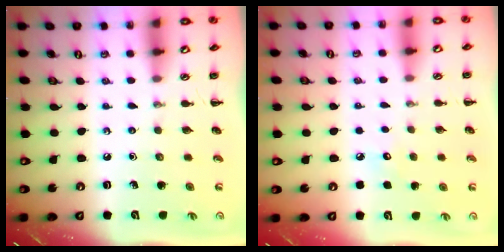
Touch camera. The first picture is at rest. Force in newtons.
{"total": 3.8, "press": 3.7, "slide": 0.9}